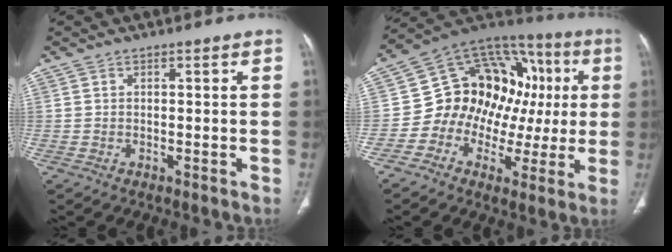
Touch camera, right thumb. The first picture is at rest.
{"total": 19.5, "force": [0.3, 15.6, 11.6], "torque": [-0.095, 0.062, 0.006]}